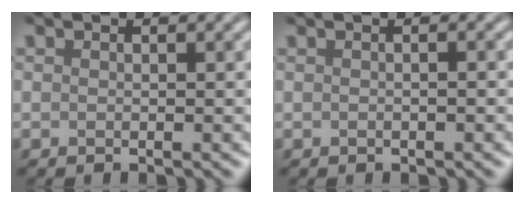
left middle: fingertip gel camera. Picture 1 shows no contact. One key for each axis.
{"total": 2.6, "fx": 0.7, "fy": 1.5, "fz": 2.0, "tx": -0.014, "ty": 0.017, "tz": -0.017}